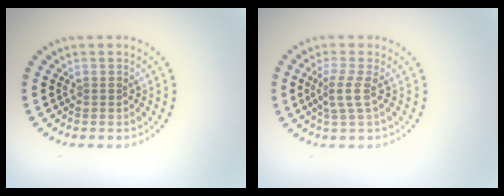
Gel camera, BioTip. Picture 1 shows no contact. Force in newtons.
{"total": 2.2, "press": 1.6, "slide": 1.5}